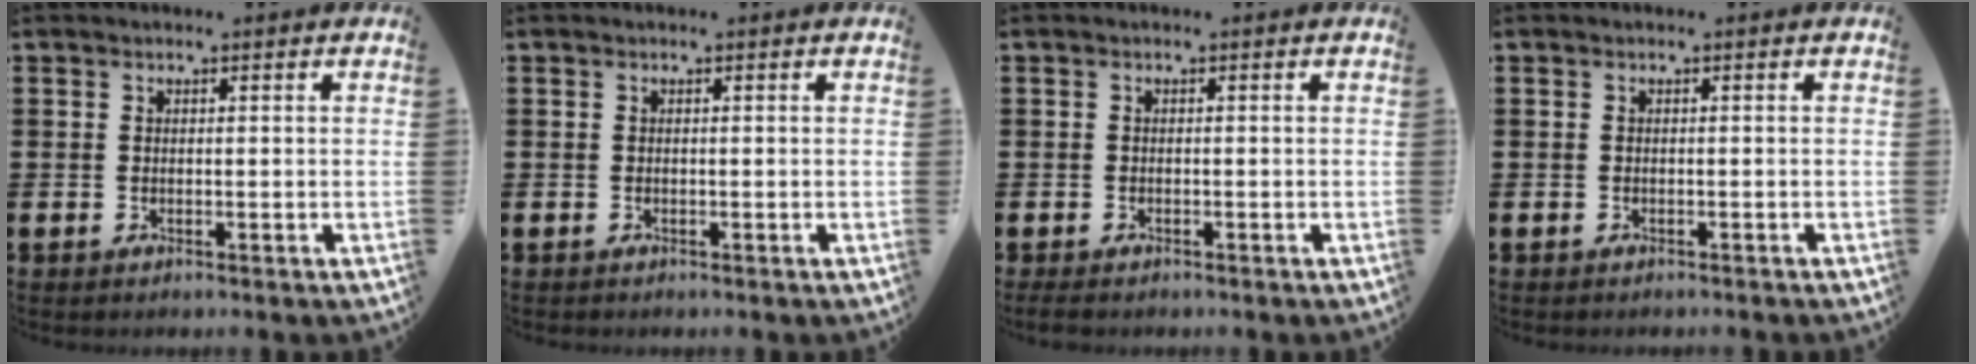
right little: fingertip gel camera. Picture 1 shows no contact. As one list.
[{"total": 0.0}, {"total": 0.7, "force": [-0.4, 0.3, 0.4], "torque": [-0.010, 0.001, -0.010]}, {"total": 0.0}]